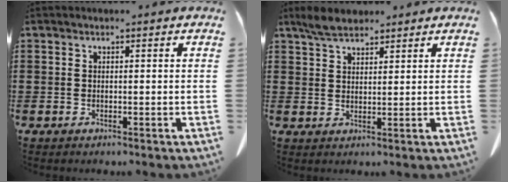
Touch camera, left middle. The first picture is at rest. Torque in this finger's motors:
{"motor_torque": [0.17, -0.02, 0.08, 0.02]}